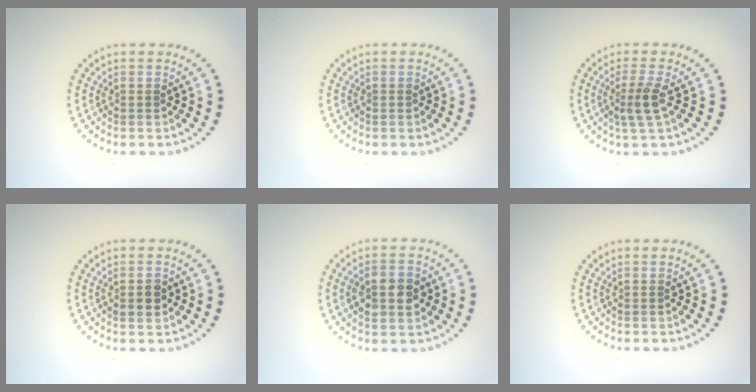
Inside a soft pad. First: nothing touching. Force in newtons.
{"total": 0.0}
{"total": 2.4, "press": 1.9, "slide": 1.5}
{"total": 1.3, "press": 1.3, "slide": 0.1}
{"total": 3.7, "press": 3.7, "slide": 0.2}
{"total": 0.0}